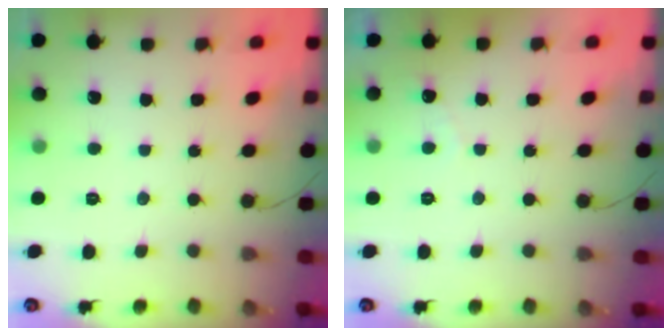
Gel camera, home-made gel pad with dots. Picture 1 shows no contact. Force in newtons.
{"total": 2.5, "press": 2.5, "slide": 0.1}